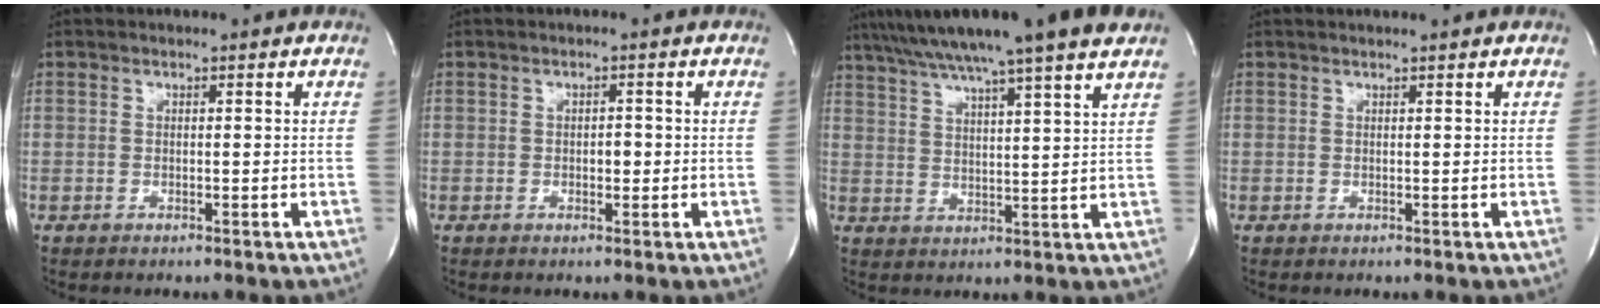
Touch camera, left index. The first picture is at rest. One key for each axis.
{"total": 1.4, "fx": -0.2, "fy": 0.8, "fz": 1.1, "tx": -0.013, "ty": 0.002, "tz": -0.004}
{"total": 16.7, "fx": 13.5, "fy": -0.7, "fz": 9.7, "tx": -0.169, "ty": 0.026, "tz": 0.195}
{"total": 1.5, "fx": 1.4, "fy": -0.2, "fz": 0.4, "tx": -0.002, "ty": 0.008, "tz": 0.022}